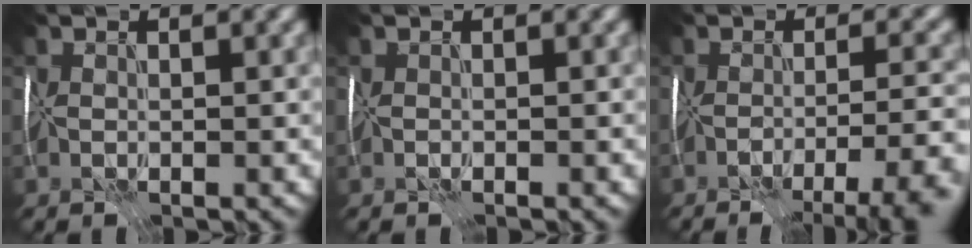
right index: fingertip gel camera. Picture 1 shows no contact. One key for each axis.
{"total": 0.6, "fx": -0.3, "fy": -0.4, "fz": -0.3, "tx": 0.008, "ty": -0.005, "tz": -0.007}
{"total": 7.3, "fx": -5.4, "fy": 0.6, "fz": 4.9, "tx": -0.066, "ty": -0.012, "tz": -0.070}